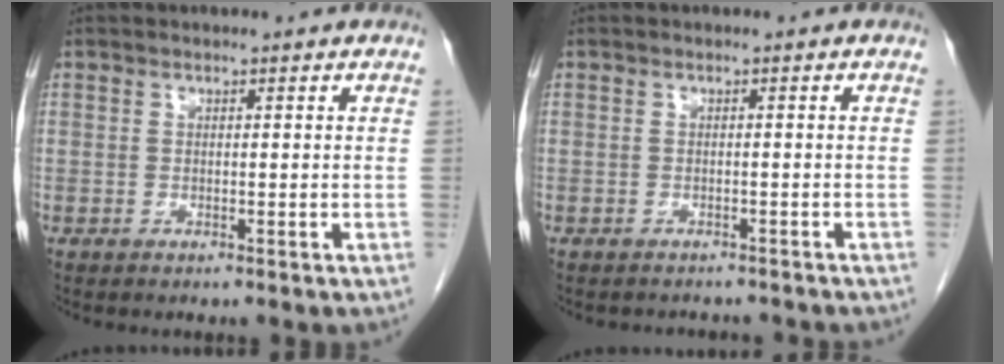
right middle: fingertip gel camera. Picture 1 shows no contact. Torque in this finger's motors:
{"motor_torque": [-0.49, -0.35, -0.10, -0.02]}